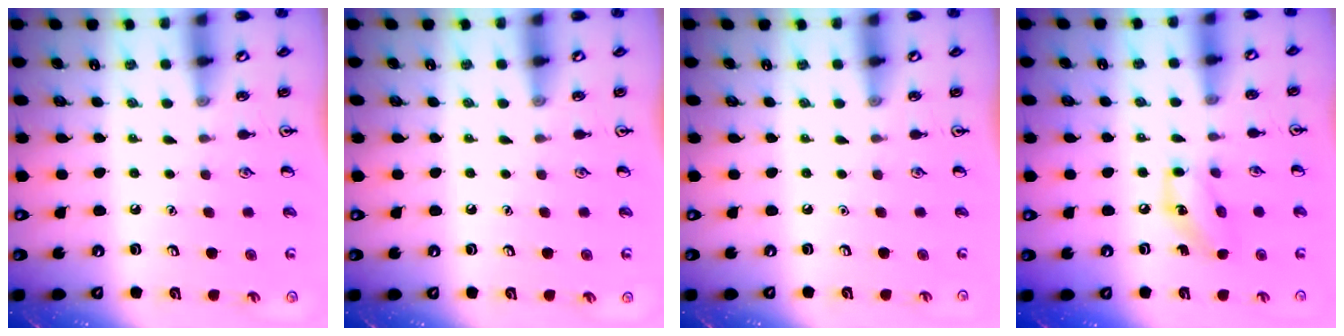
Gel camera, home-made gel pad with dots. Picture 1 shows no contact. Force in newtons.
{"total": 0.0}
{"total": 0.0}
{"total": 8.5, "press": 8.5, "slide": 0.7}